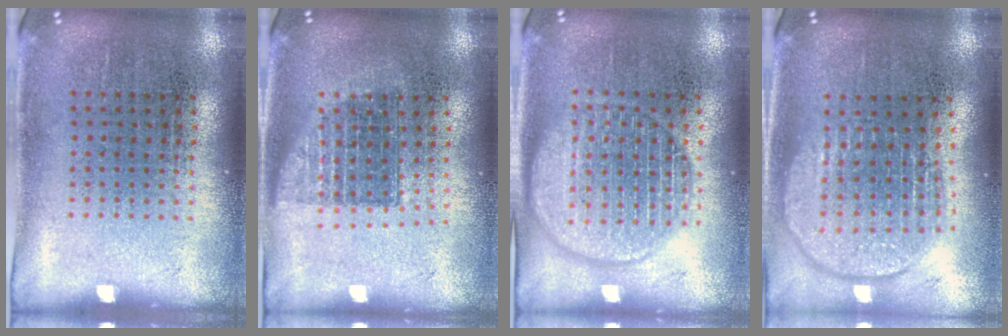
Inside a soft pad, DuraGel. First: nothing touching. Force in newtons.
{"total": 1.3, "press": 1.1, "slide": 0.8}
{"total": 3.1, "press": 3.1, "slide": 0.3}
{"total": 1.9, "press": 1.6, "slide": 1.0}